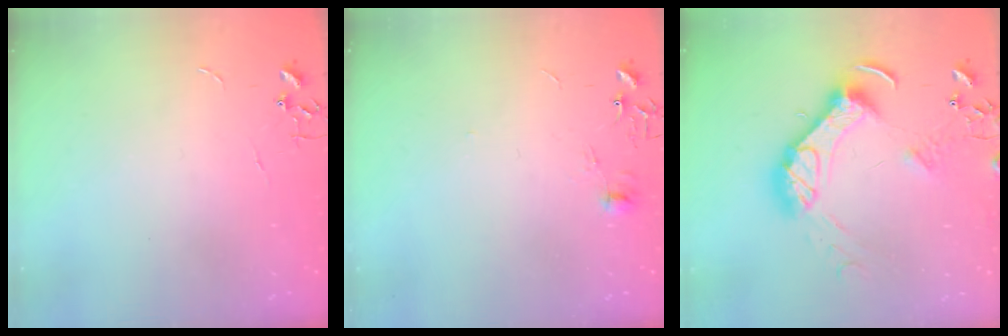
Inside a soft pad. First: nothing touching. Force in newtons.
{"total": 5.5, "press": 5.5, "slide": 0.6}
{"total": 16.1, "press": 16.0, "slide": 1.9}